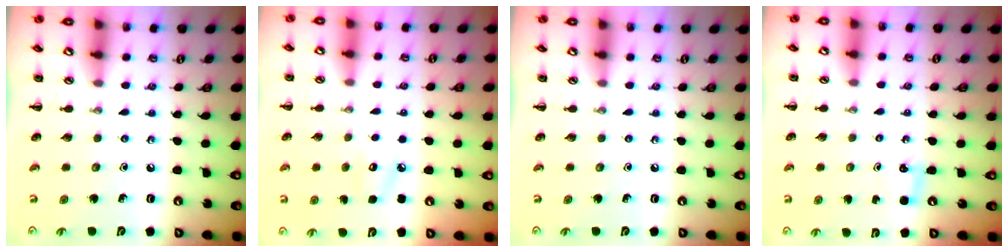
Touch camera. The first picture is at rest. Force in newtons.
{"total": 6.2, "press": 6.0, "slide": 1.8}
{"total": 0.0}
{"total": 2.8, "press": 2.6, "slide": 0.9}